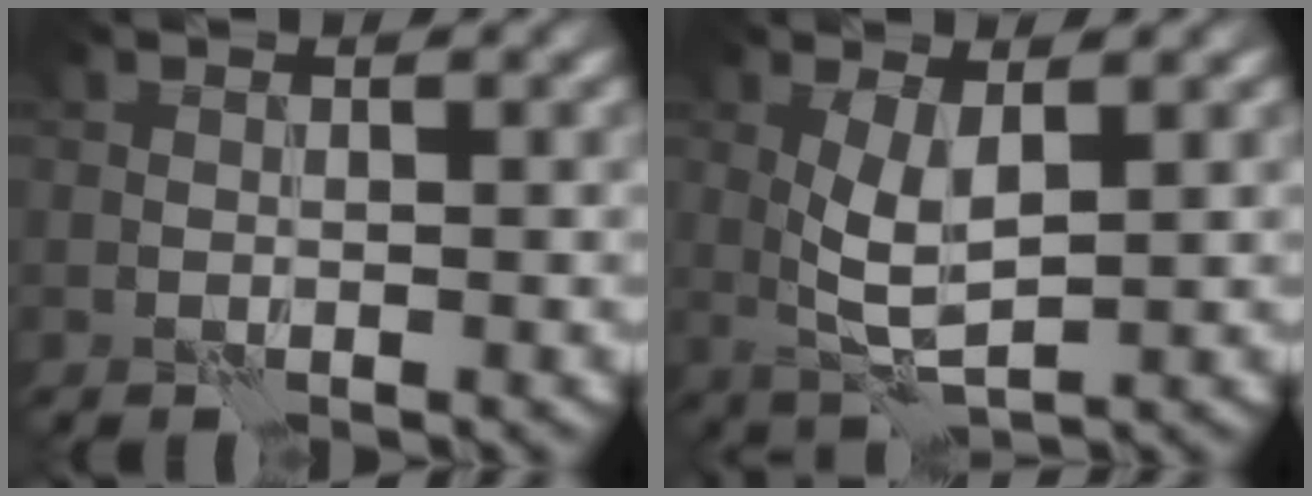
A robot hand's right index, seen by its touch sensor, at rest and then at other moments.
{"total": 3.8, "force": [1.1, 1.1, 3.4], "torque": [-0.071, -0.004, 0.026]}